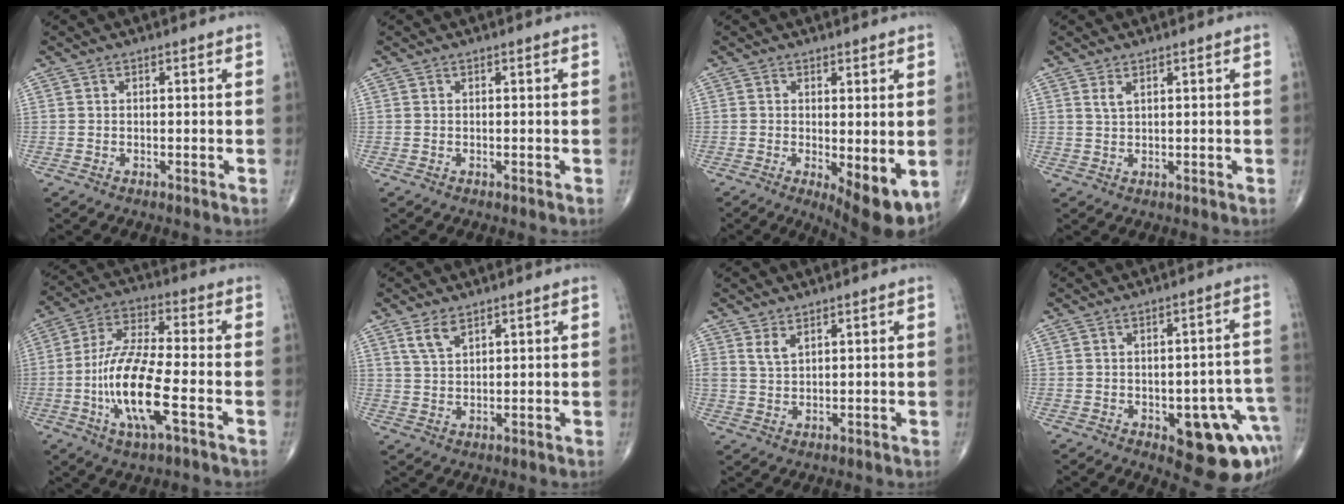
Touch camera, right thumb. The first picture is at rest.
{"total": 0.0}
{"total": 8.4, "force": [-1.8, 2.8, 7.7], "torque": [-0.101, -0.023, -0.021]}
{"total": 1.7, "force": [1.0, 0.6, 1.2], "torque": [-0.027, -0.002, 0.025]}
{"total": 15.1, "force": [-4.5, 4.1, 13.8], "torque": [-0.284, 0.021, -0.086]}
{"total": 3.8, "force": [2.5, 1.7, 2.4], "torque": [-0.043, -0.010, 0.055]}
{"total": 2.7, "force": [1.8, 1.2, 1.6], "torque": [-0.029, -0.011, 0.043]}
{"total": 15.0, "force": [-5.8, 6.7, 12.1], "torque": [-0.090, 0.036, -0.053]}